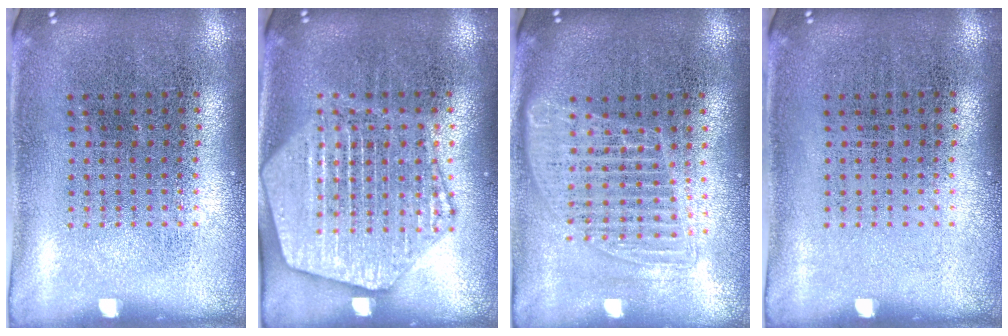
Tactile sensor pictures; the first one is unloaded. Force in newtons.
{"total": 4.0, "press": 3.9, "slide": 0.5}
{"total": 1.5, "press": 1.3, "slide": 0.6}
{"total": 0.0}